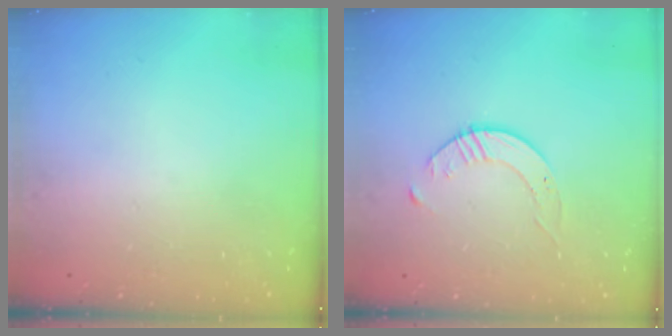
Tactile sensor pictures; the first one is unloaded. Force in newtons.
{"total": 3.1, "press": 3.1, "slide": 0.4}